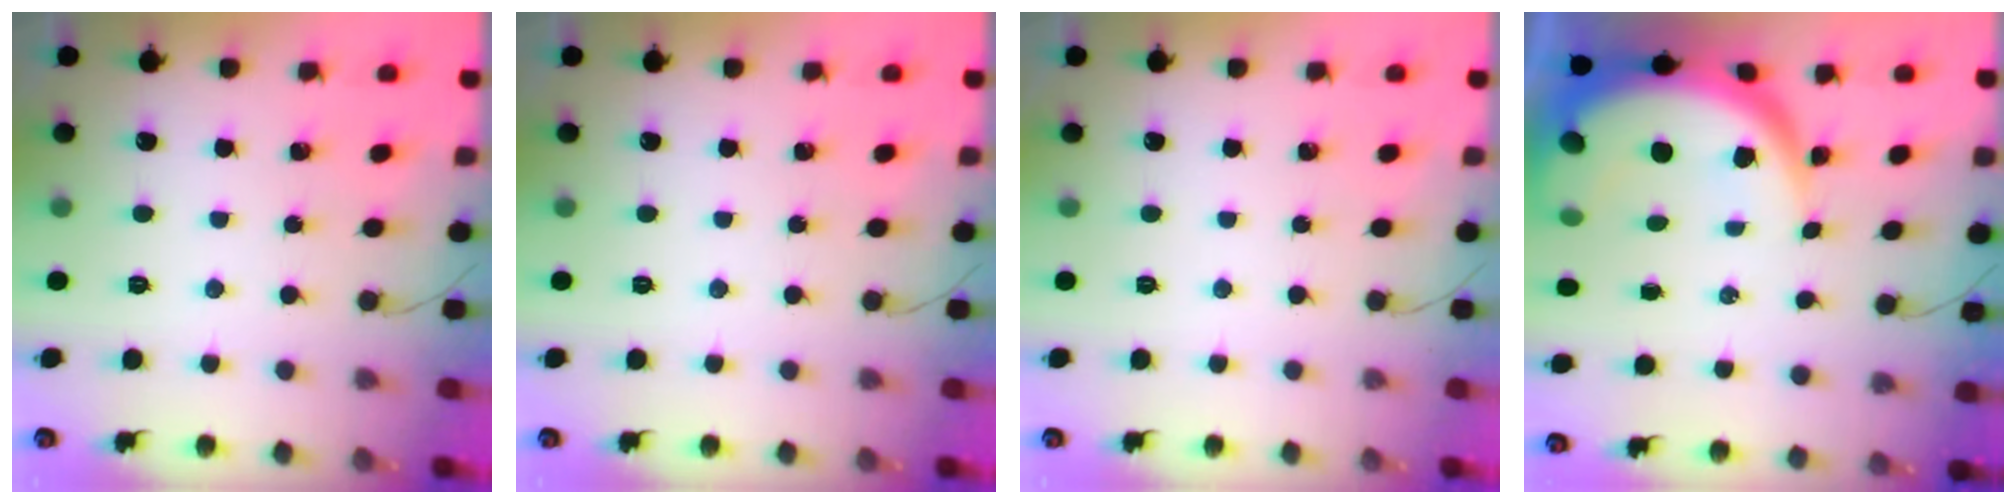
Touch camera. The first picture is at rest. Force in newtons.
{"total": 0.0}
{"total": 0.0}
{"total": 12.1, "press": 12.0, "slide": 1.2}